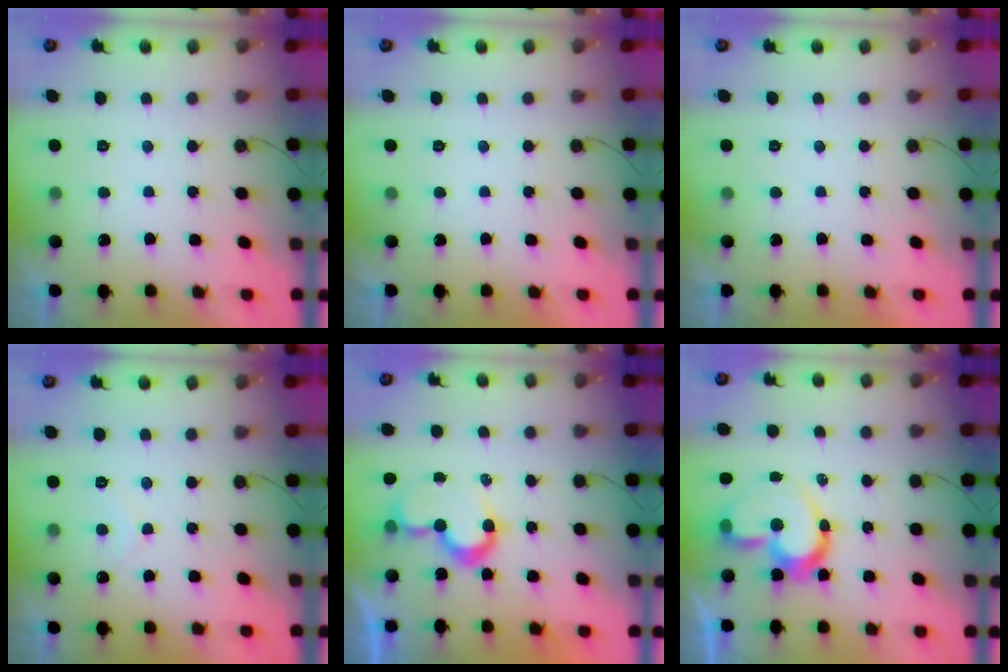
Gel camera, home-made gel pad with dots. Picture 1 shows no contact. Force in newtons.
{"total": 1.8, "press": 1.8, "slide": 0.0}
{"total": 1.7, "press": 1.7, "slide": 0.0}
{"total": 4.1, "press": 4.1, "slide": 0.3}
{"total": 8.3, "press": 8.3, "slide": 0.1}
{"total": 14.7, "press": 14.5, "slide": 2.2}